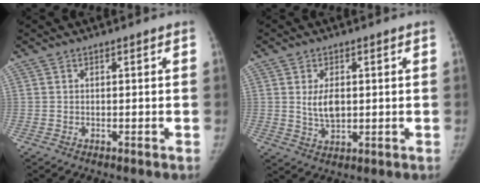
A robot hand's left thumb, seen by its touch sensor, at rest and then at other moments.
{"total": 5.1, "force": [0.6, 3.1, 4.0], "torque": [-0.059, -0.008, 0.015]}